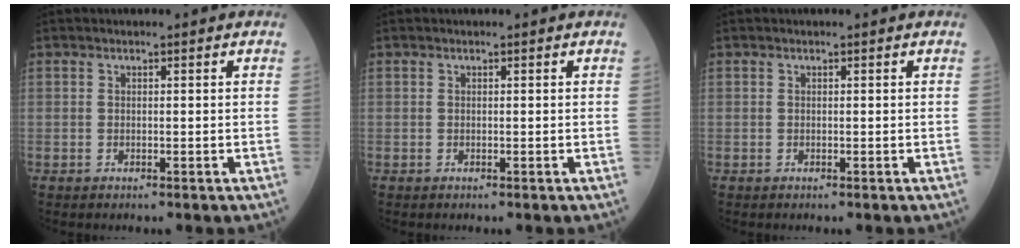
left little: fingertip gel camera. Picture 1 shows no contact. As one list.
[{"total": 0.0}, {"total": 0.0}]